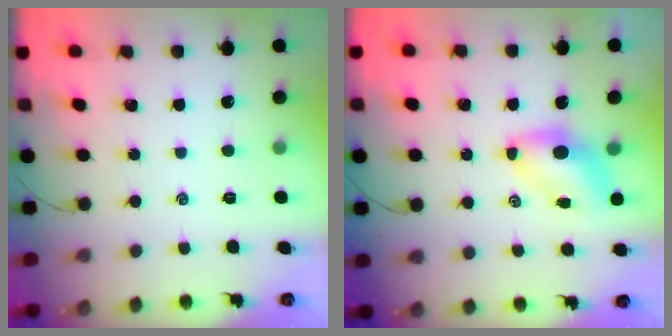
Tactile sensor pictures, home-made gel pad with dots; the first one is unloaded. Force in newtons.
{"total": 6.5, "press": 6.4, "slide": 1.1}